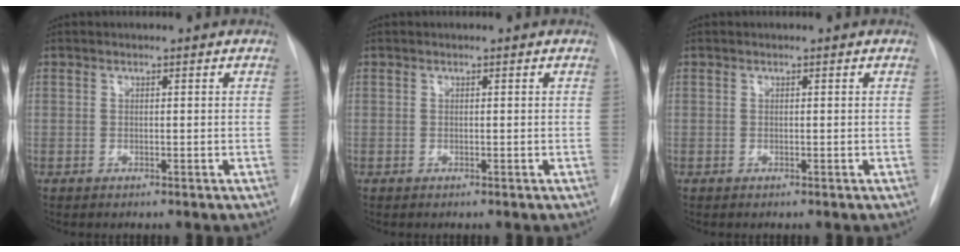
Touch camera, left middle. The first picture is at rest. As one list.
[{"total": 0.0}, {"total": 0.0}]